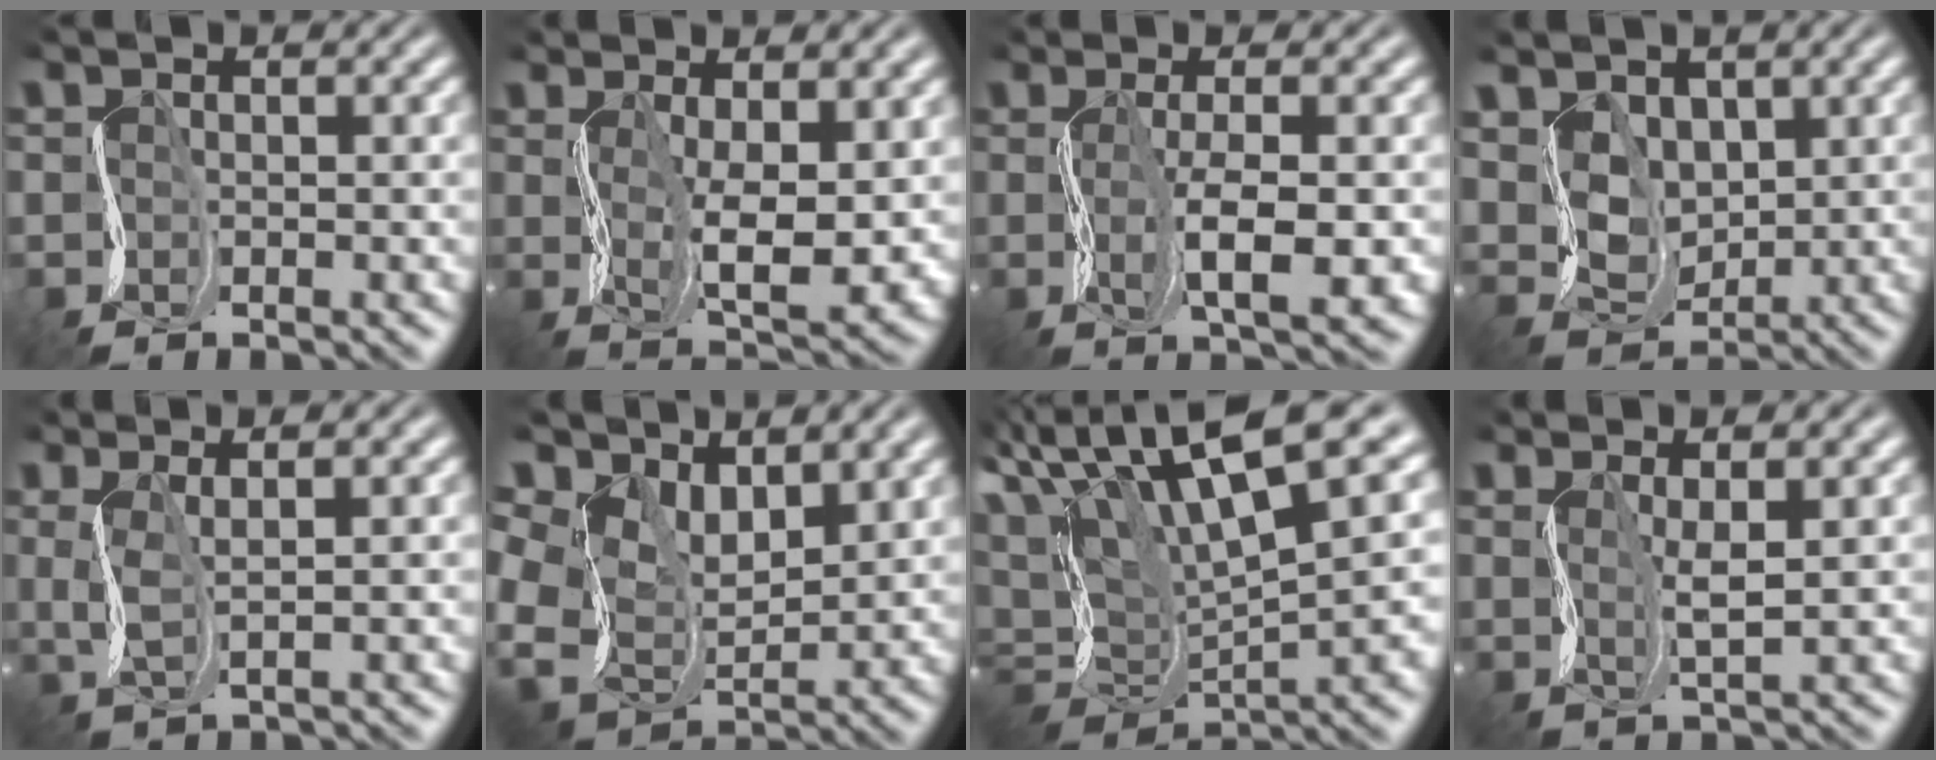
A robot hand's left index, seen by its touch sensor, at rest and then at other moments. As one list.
[{"total": 6.5, "force": [0.7, 2.2, 6.1], "torque": [-0.109, -0.008, 0.019]}, {"total": 5.1, "force": [-0.2, 1.3, 4.9], "torque": [-0.090, -0.001, 0.001]}, {"total": 3.8, "force": [2.3, 2.8, 1.2], "torque": [-0.047, -0.005, 0.048]}, {"total": 2.1, "force": [1.5, 0.4, 1.5], "torque": [-0.034, 0.006, 0.029]}, {"total": 7.3, "force": [3.6, 4.6, 4.4], "torque": [-0.110, -0.004, 0.069]}, {"total": 11.0, "force": [5.1, 3.2, 9.2], "torque": [-0.170, 0.025, 0.102]}, {"total": 2.1, "force": [1.6, 0.1, 1.3], "torque": [-0.030, 0.002, 0.032]}]